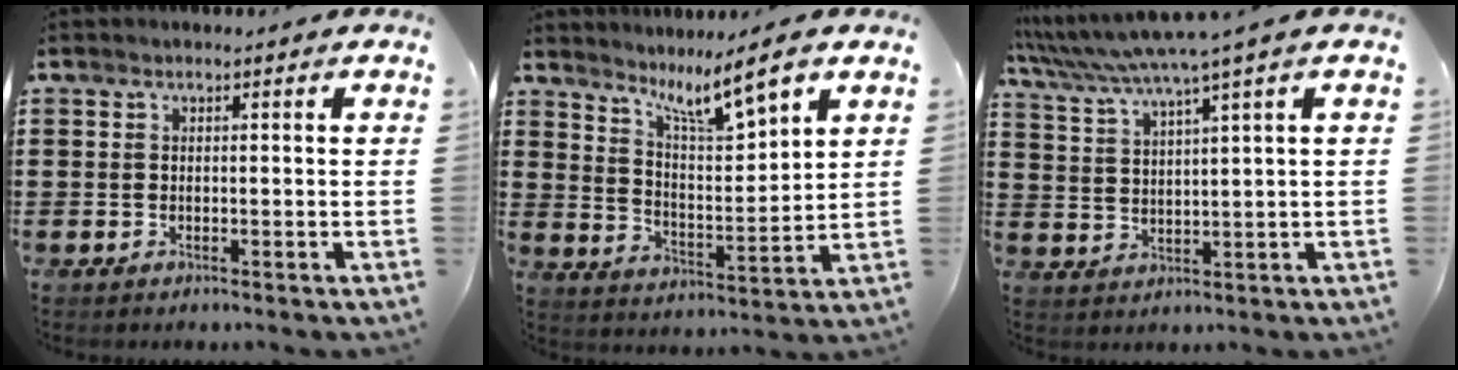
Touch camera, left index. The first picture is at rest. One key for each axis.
{"total": 7.4, "fx": 5.7, "fy": 0.6, "fz": 4.6, "tx": -0.093, "ty": -0.036, "tz": 0.093}
{"total": 5.1, "fx": 3.9, "fy": -0.9, "fz": 3.1, "tx": -0.077, "ty": -0.025, "tz": 0.062}